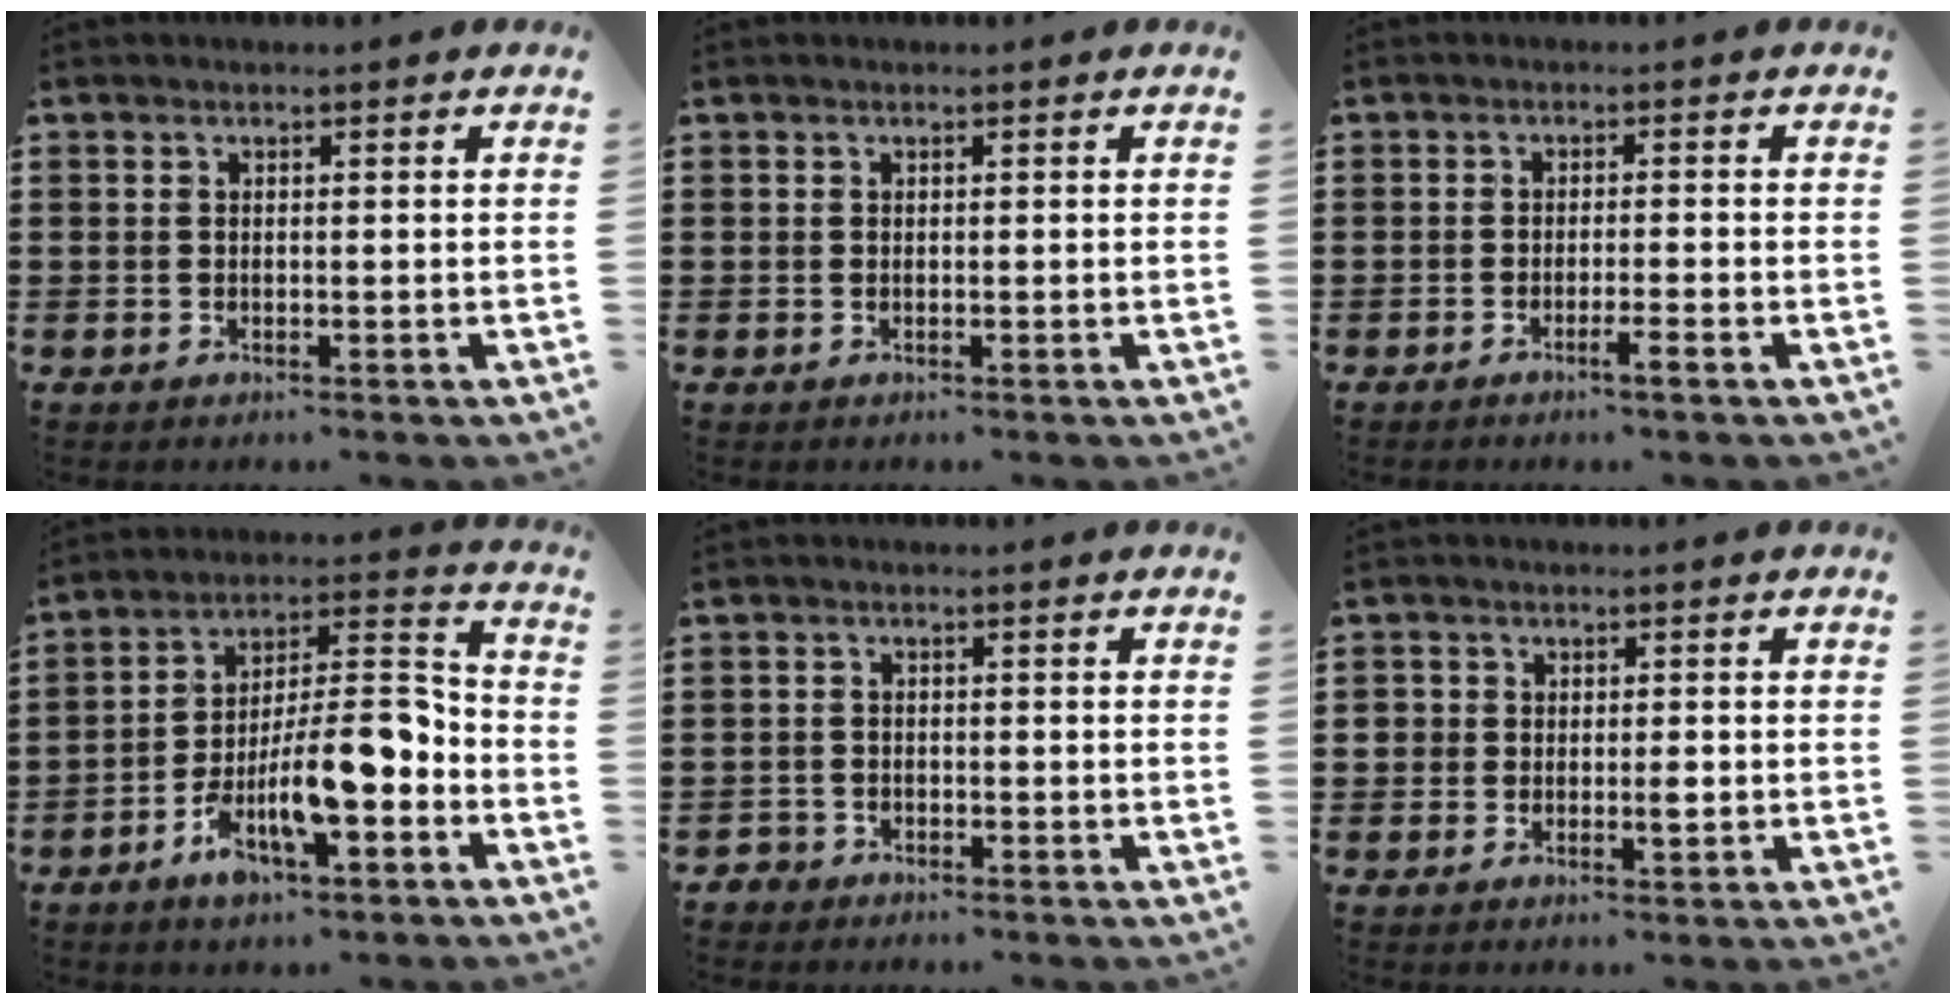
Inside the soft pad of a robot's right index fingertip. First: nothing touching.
{"total": 0.0}
{"total": 2.2, "force": [-1.5, -0.2, 1.6], "torque": [-0.025, -0.002, -0.028]}
{"total": 13.4, "force": [-5.5, 4.3, 11.4], "torque": [-0.209, -0.008, -0.106]}
{"total": 1.7, "force": [-1.5, 0.8, -0.1], "torque": [-0.003, 0.003, -0.034]}
{"total": 2.3, "force": [-0.1, 1.7, 1.5], "torque": [-0.032, 0.006, -0.003]}